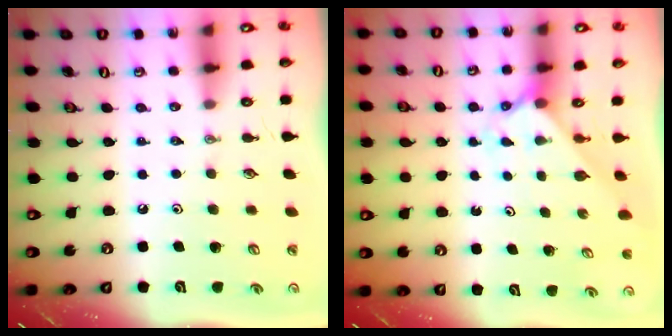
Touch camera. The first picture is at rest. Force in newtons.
{"total": 2.2, "press": 2.2, "slide": 0.3}